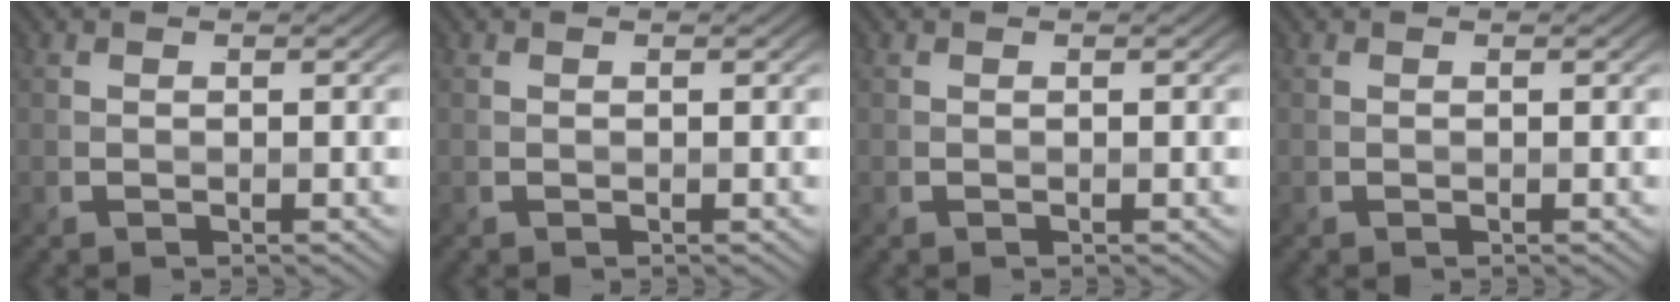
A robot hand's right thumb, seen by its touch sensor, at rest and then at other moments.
{"total": 0.0}
{"total": 0.0}
{"total": 0.0}